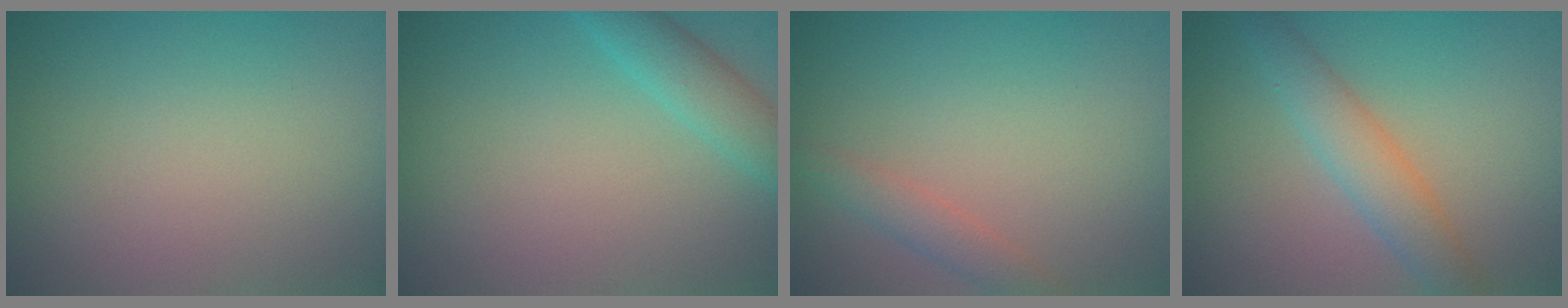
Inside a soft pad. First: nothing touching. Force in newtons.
{"total": 2.1, "press": 2.1, "slide": 0.2}
{"total": 1.8, "press": 1.8, "slide": 0.1}
{"total": 3.4, "press": 3.4, "slide": 0.1}